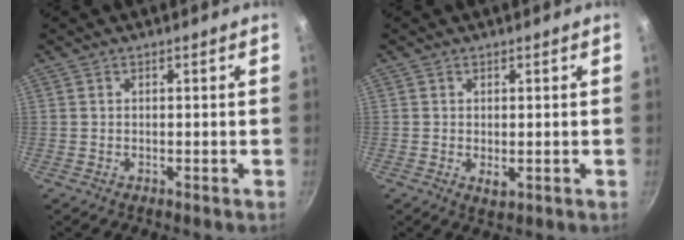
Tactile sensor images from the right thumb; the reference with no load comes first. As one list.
[{"total": 1.8, "force": [0.0, 1.0, 1.5], "torque": [-0.024, -0.007, 0.002]}]